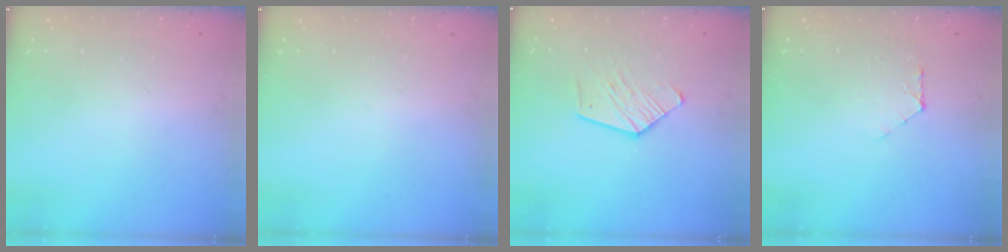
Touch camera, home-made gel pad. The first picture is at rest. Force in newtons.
{"total": 0.0}
{"total": 8.7, "press": 8.6, "slide": 0.7}
{"total": 5.8, "press": 5.7, "slide": 0.6}